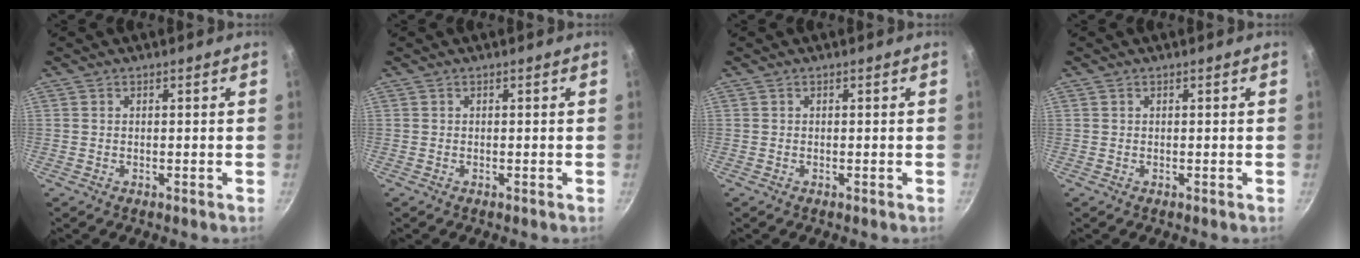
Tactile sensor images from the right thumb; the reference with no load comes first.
{"total": 0.0}
{"total": 0.0}
{"total": 0.0}